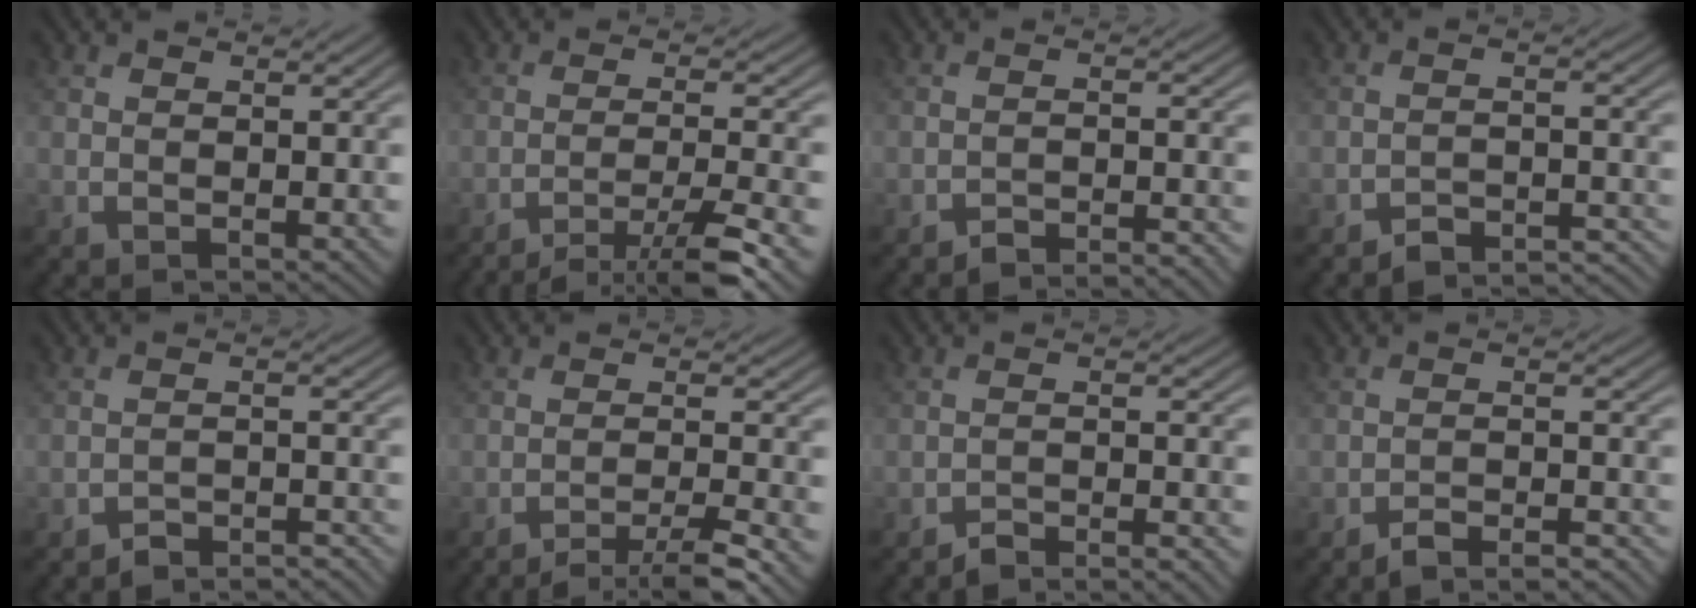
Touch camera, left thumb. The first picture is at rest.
{"total": 8.6, "force": [-6.2, 1.0, 5.9], "torque": [-0.093, 0.015, -0.101]}
{"total": 3.3, "force": [-3.1, 0.3, 1.1], "torque": [-0.011, 0.007, -0.054]}
{"total": 4.7, "force": [-4.2, 0.9, 1.8], "torque": [-0.027, 0.003, -0.064]}
{"total": 4.4, "force": [-4.1, 0.7, 1.5], "torque": [-0.022, 0.003, -0.063]}
{"total": 6.1, "force": [-4.5, 0.6, 4.0], "torque": [-0.061, 0.013, -0.082]}
{"total": 3.6, "force": [-3.4, 0.4, 1.3], "torque": [-0.015, 0.008, -0.062]}
{"total": 4.9, "force": [-4.4, 0.6, 2.2], "torque": [-0.036, 0.006, -0.072]}